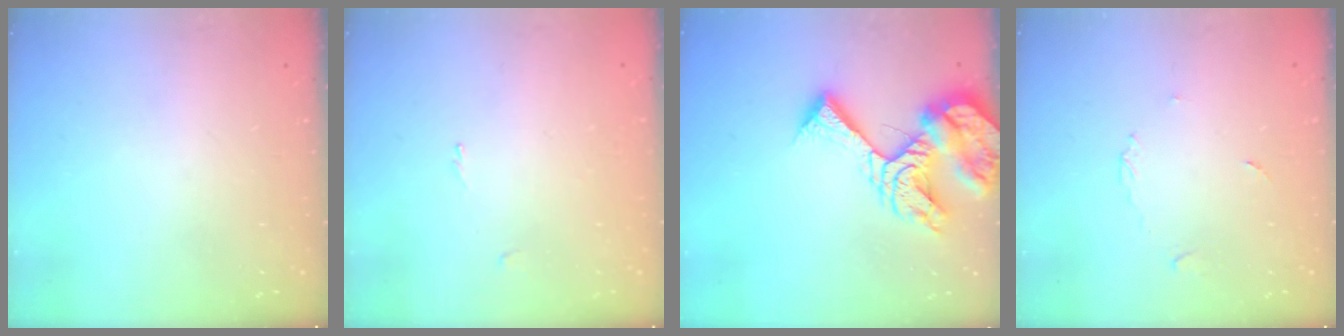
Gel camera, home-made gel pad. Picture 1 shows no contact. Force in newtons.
{"total": 0.8, "press": 0.7, "slide": 0.4}
{"total": 14.8, "press": 14.7, "slide": 1.8}
{"total": 2.7, "press": 2.7, "slide": 0.4}